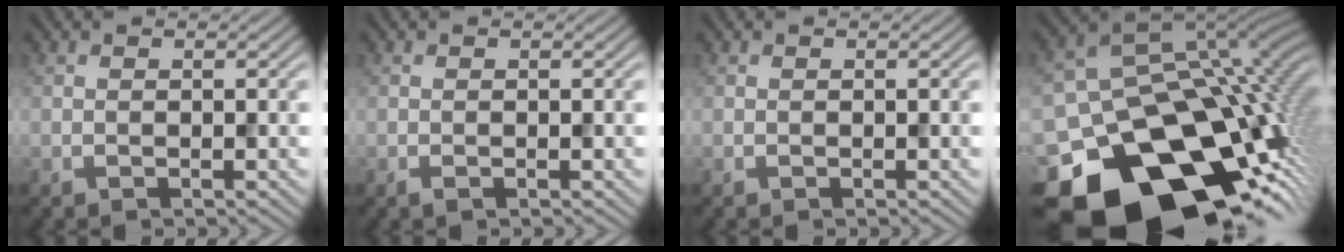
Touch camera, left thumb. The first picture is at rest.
{"total": 0.6, "force": [-0.3, 0.2, 0.5], "torque": [-0.010, -0.002, -0.004]}
{"total": 0.0}
{"total": 20.8, "force": [-8.7, 14.4, 12.2], "torque": [-0.243, -0.041, -0.126]}